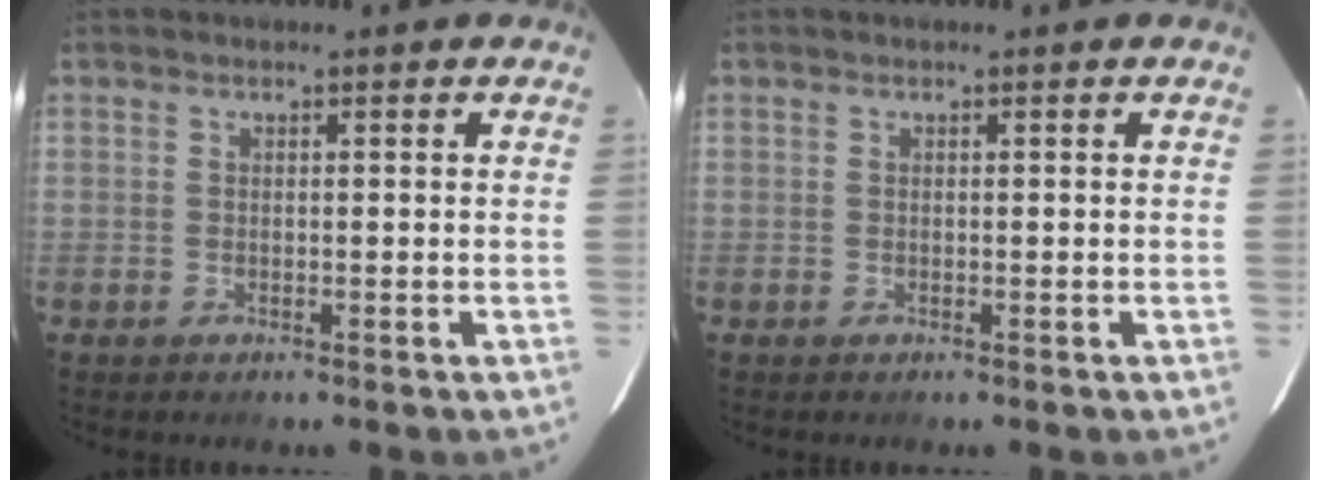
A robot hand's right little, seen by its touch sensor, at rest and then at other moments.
{"total": 0.0}